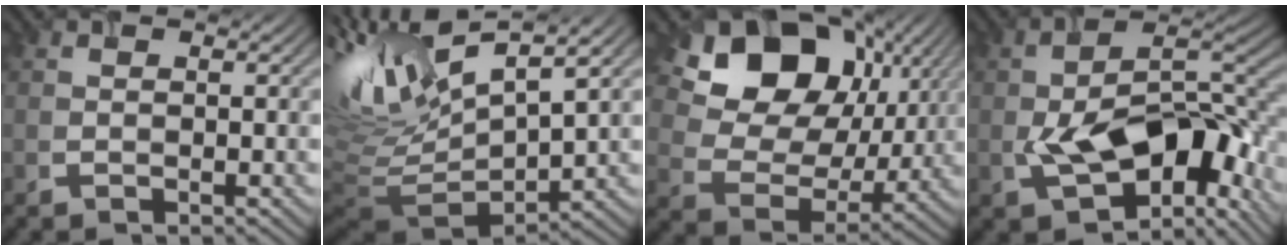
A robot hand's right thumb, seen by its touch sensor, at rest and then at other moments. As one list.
[{"total": 14.8, "force": [5.1, 5.9, 12.6], "torque": [-0.280, -0.002, 0.121]}, {"total": 17.1, "force": [7.7, 12.1, 9.4], "torque": [-0.191, 0.032, 0.128]}, {"total": 14.0, "force": [-3.8, 7.3, 11.4], "torque": [-0.191, -0.016, -0.063]}]